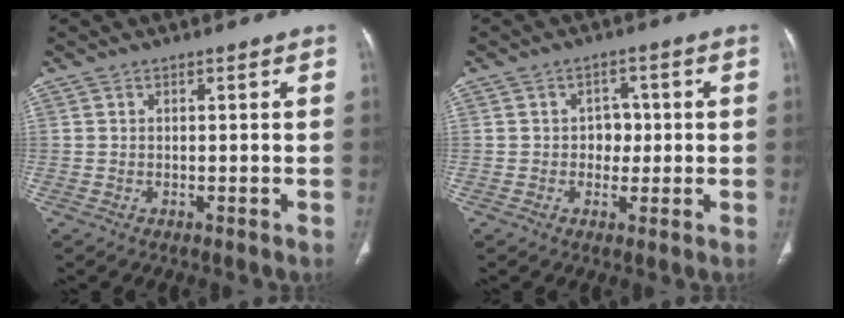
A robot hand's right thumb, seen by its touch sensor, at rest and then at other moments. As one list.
[{"total": 3.7, "force": [-0.1, 3.1, 2.0], "torque": [0.004, 0.008, -0.006]}]